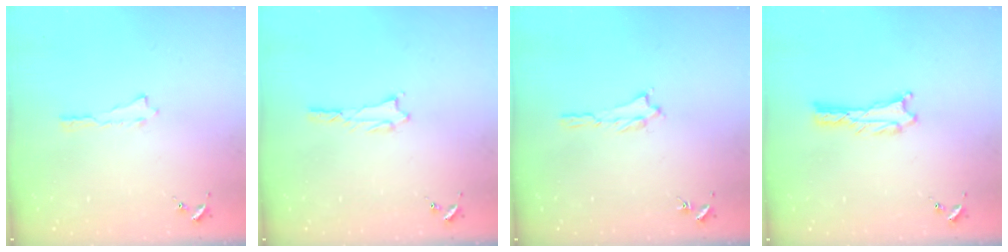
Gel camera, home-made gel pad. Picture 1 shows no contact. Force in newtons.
{"total": 0.9, "press": 0.9, "slide": 0.2}
{"total": 1.2, "press": 1.2, "slide": 0.3}
{"total": 0.9, "press": 0.8, "slide": 0.1}